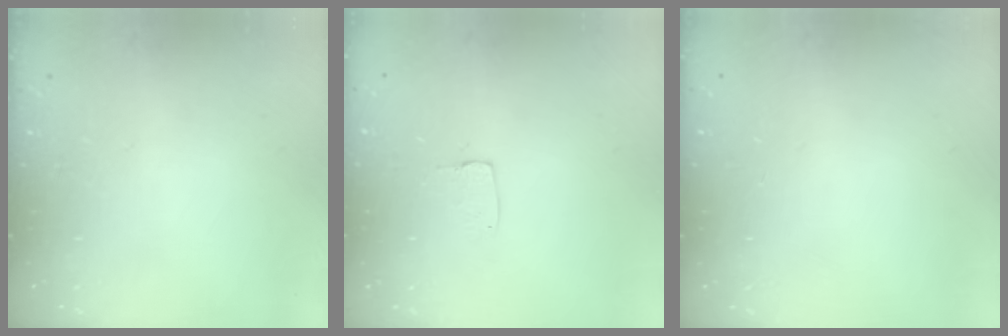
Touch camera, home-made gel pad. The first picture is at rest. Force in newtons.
{"total": 3.4, "press": 3.4, "slide": 0.2}
{"total": 0.0}